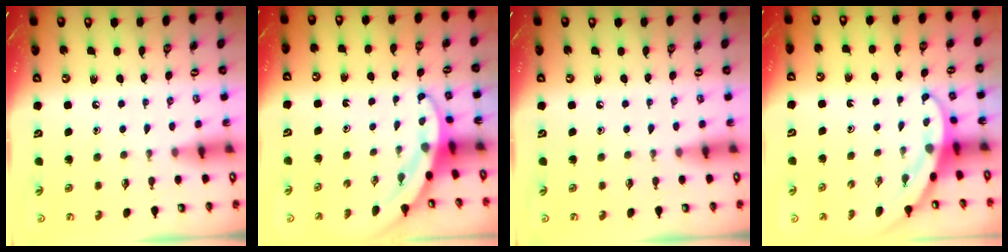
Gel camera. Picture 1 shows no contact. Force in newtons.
{"total": 3.2, "press": 3.2, "slide": 0.1}
{"total": 0.0}
{"total": 3.2, "press": 3.2, "slide": 0.2}